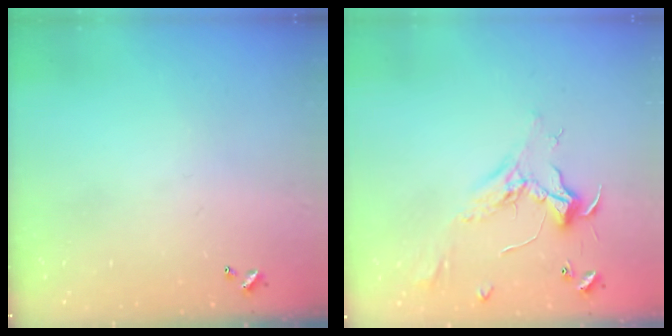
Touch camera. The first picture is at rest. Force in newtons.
{"total": 2.5, "press": 2.3, "slide": 0.8}